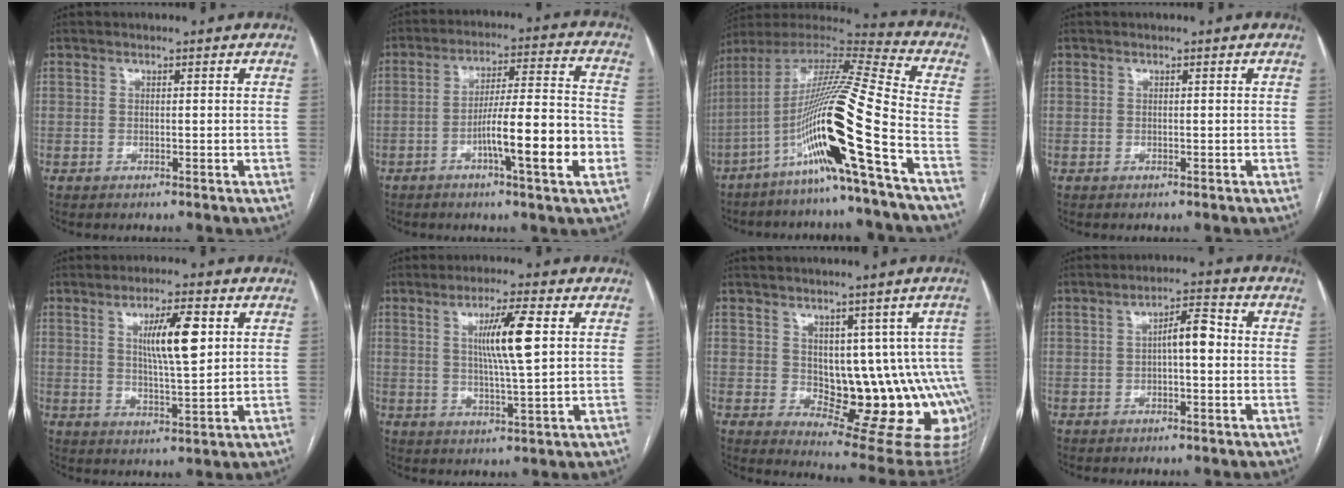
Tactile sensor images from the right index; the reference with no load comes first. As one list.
[{"total": 12.8, "force": [-4.4, -0.3, 12.0], "torque": [-0.198, 0.002, -0.074]}, {"total": 19.4, "force": [-8.3, -1.8, 17.5], "torque": [-0.344, -0.011, -0.162]}, {"total": 0.0}, {"total": 8.3, "force": [2.6, 1.2, 7.8], "torque": [-0.134, 0.000, 0.047]}, {"total": 8.0, "force": [2.1, 0.0, 7.8], "torque": [-0.139, -0.004, 0.037]}, {"total": 14.0, "force": [0.3, 7.1, 12.1], "torque": [-0.112, 0.005, 0.021]}, {"total": 4.7, "force": [0.0, 1.2, 4.5], "torque": [-0.072, 0.019, -0.002]}]